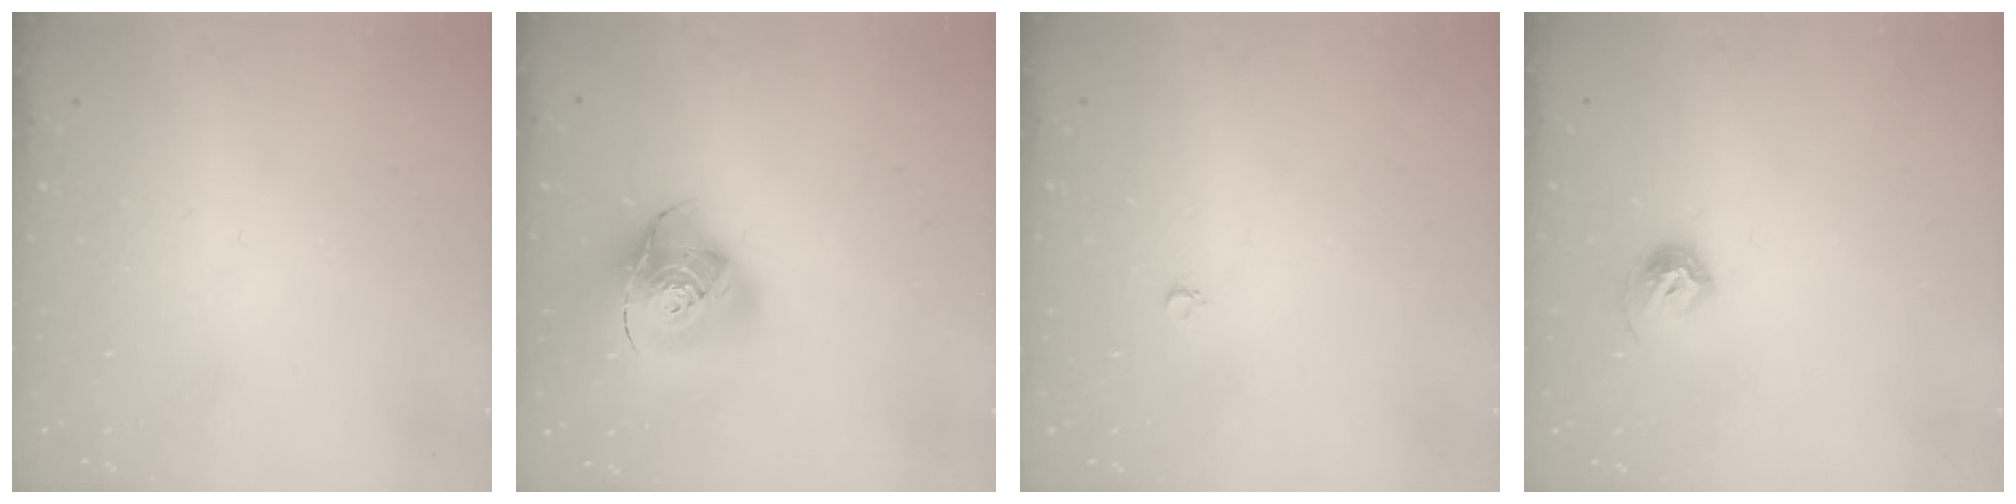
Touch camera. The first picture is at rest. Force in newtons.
{"total": 17.5, "press": 17.3, "slide": 2.1}
{"total": 2.6, "press": 2.6, "slide": 0.3}
{"total": 8.4, "press": 8.3, "slide": 0.9}